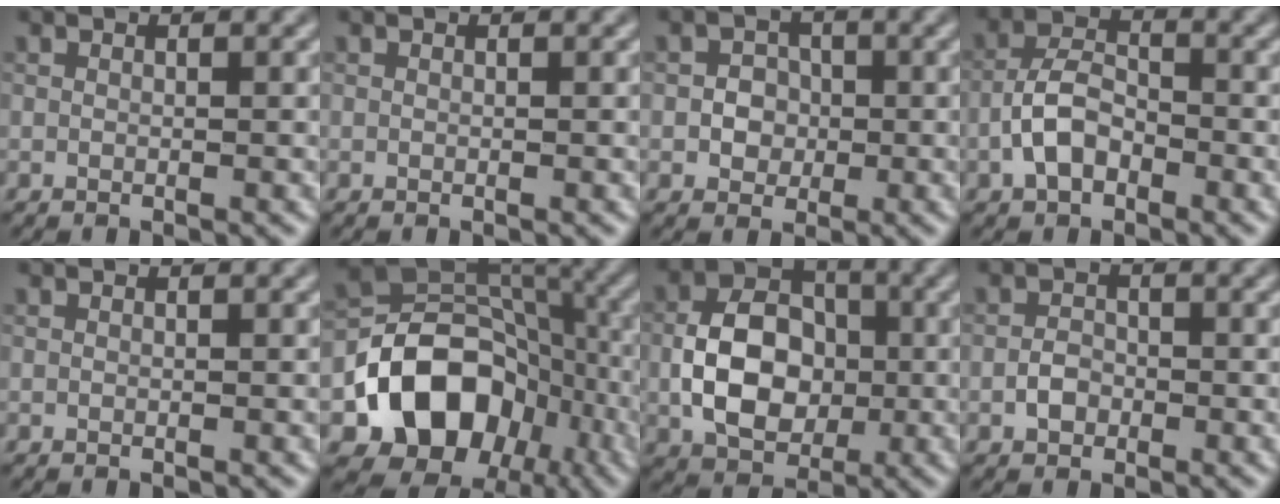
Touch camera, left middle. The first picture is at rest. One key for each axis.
{"total": 0.0}
{"total": 2.3, "fx": -0.3, "fy": 2.0, "fz": 1.0, "tx": -0.001, "ty": -0.001, "tz": -0.015}
{"total": 3.8, "fx": -1.7, "fy": 2.2, "fz": 2.5, "tx": -0.047, "ty": 0.010, "tz": -0.040}
{"total": 0.0}
{"total": 11.4, "fx": -4.2, "fy": 8.8, "fz": 6.0, "tx": -0.077, "ty": 0.005, "tz": -0.075}
{"total": 7.1, "fx": -0.9, "fy": 5.1, "fz": 4.9, "tx": -0.086, "ty": 0.002, "tz": -0.016}
{"total": 1.7, "fx": -0.7, "fy": 1.3, "fz": 0.8, "tx": -0.013, "ty": 0.003, "tz": -0.016}